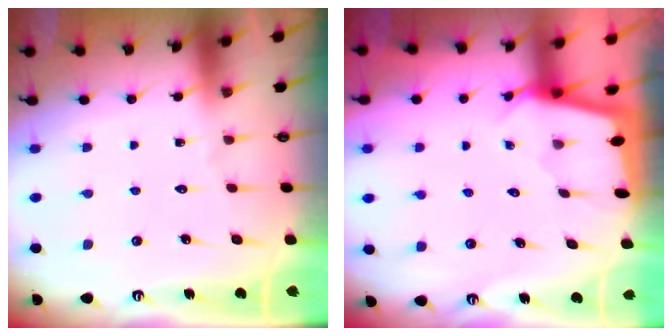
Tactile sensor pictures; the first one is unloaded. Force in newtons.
{"total": 1.7, "press": 1.6, "slide": 0.3}